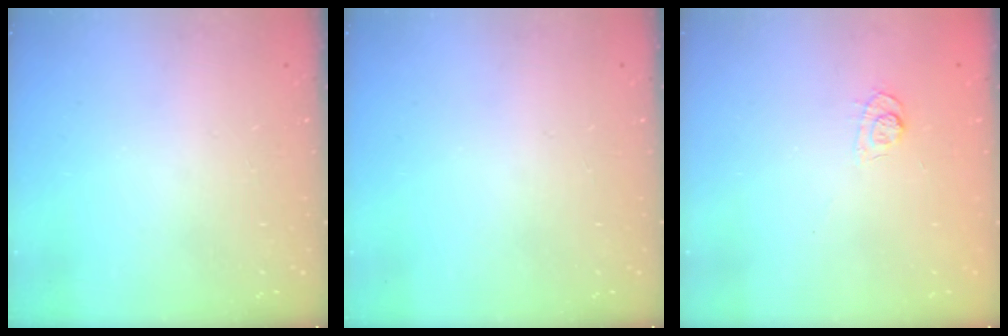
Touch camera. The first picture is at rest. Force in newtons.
{"total": 0.0}
{"total": 3.8, "press": 3.4, "slide": 1.6}